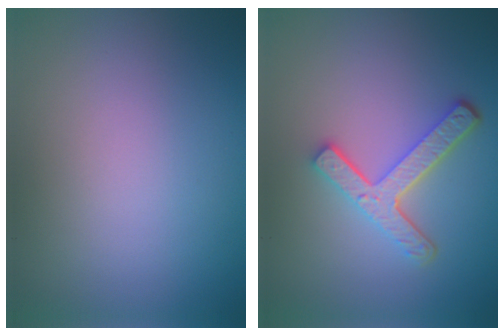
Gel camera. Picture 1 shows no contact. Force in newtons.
{"total": 4.4, "press": 3.3, "slide": 2.8}